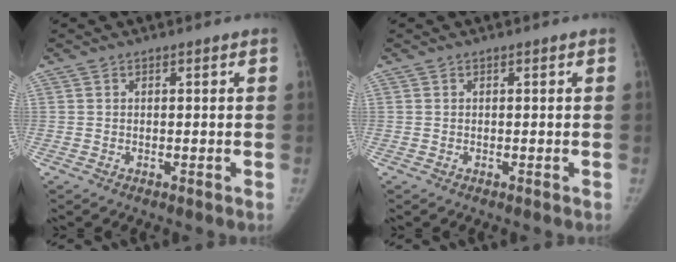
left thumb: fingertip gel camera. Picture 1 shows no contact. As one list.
[{"total": 0.0}]